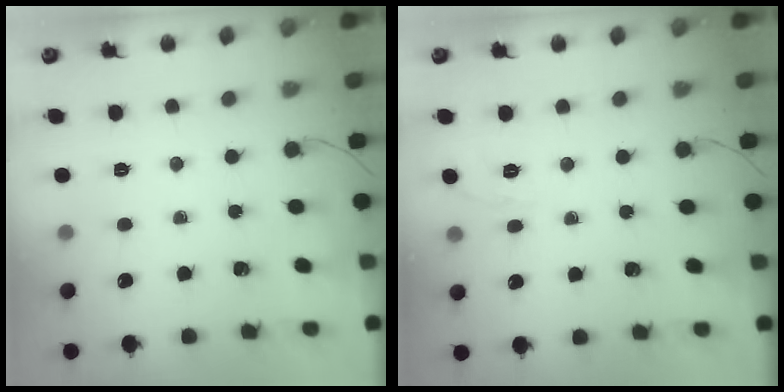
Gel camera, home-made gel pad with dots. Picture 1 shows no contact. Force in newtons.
{"total": 1.7, "press": 0.5, "slide": 1.6}